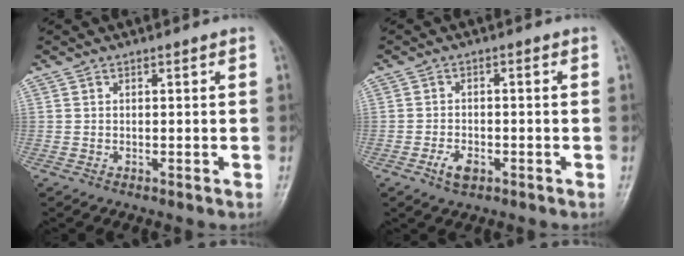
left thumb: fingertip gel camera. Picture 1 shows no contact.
{"total": 3.6, "force": [-1.8, 2.0, 2.3], "torque": [-0.041, 0.008, -0.032]}